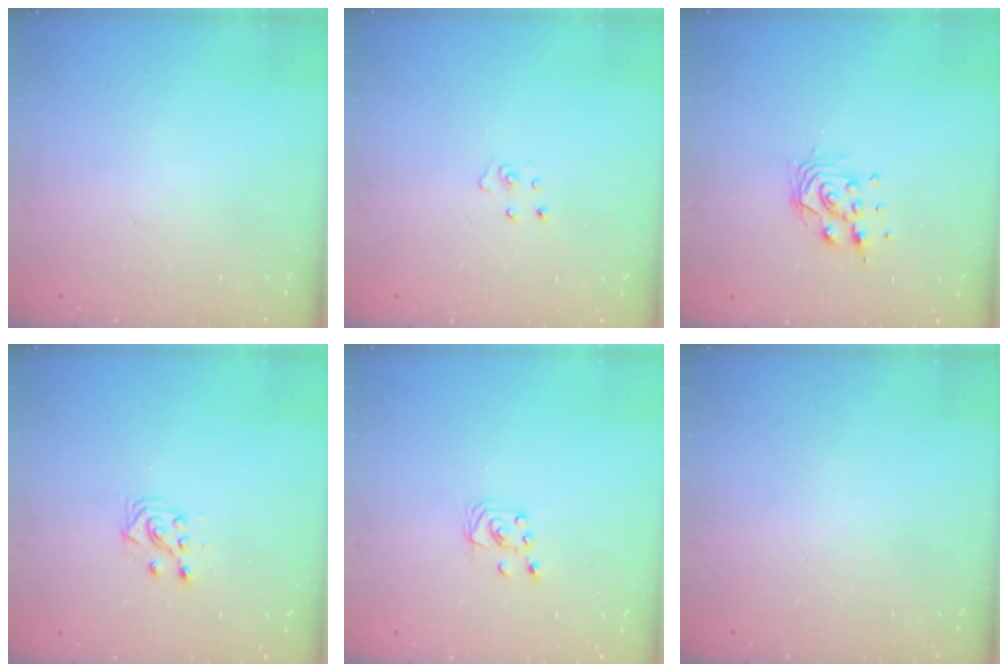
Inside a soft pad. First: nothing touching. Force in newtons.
{"total": 3.9, "press": 3.9, "slide": 0.3}
{"total": 9.4, "press": 9.2, "slide": 1.9}
{"total": 3.7, "press": 3.6, "slide": 0.9}
{"total": 2.7, "press": 2.7, "slide": 0.2}
{"total": 0.0}